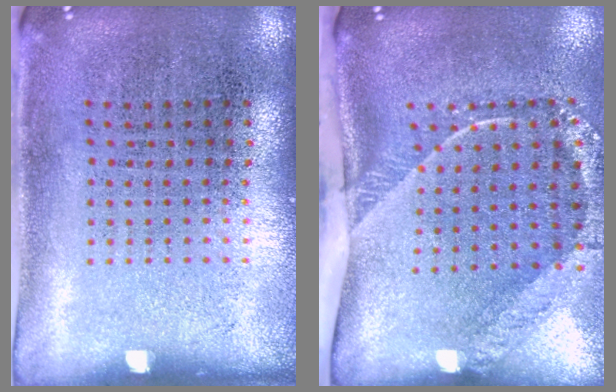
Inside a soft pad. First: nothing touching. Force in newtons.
{"total": 2.6, "press": 1.7, "slide": 2.0}